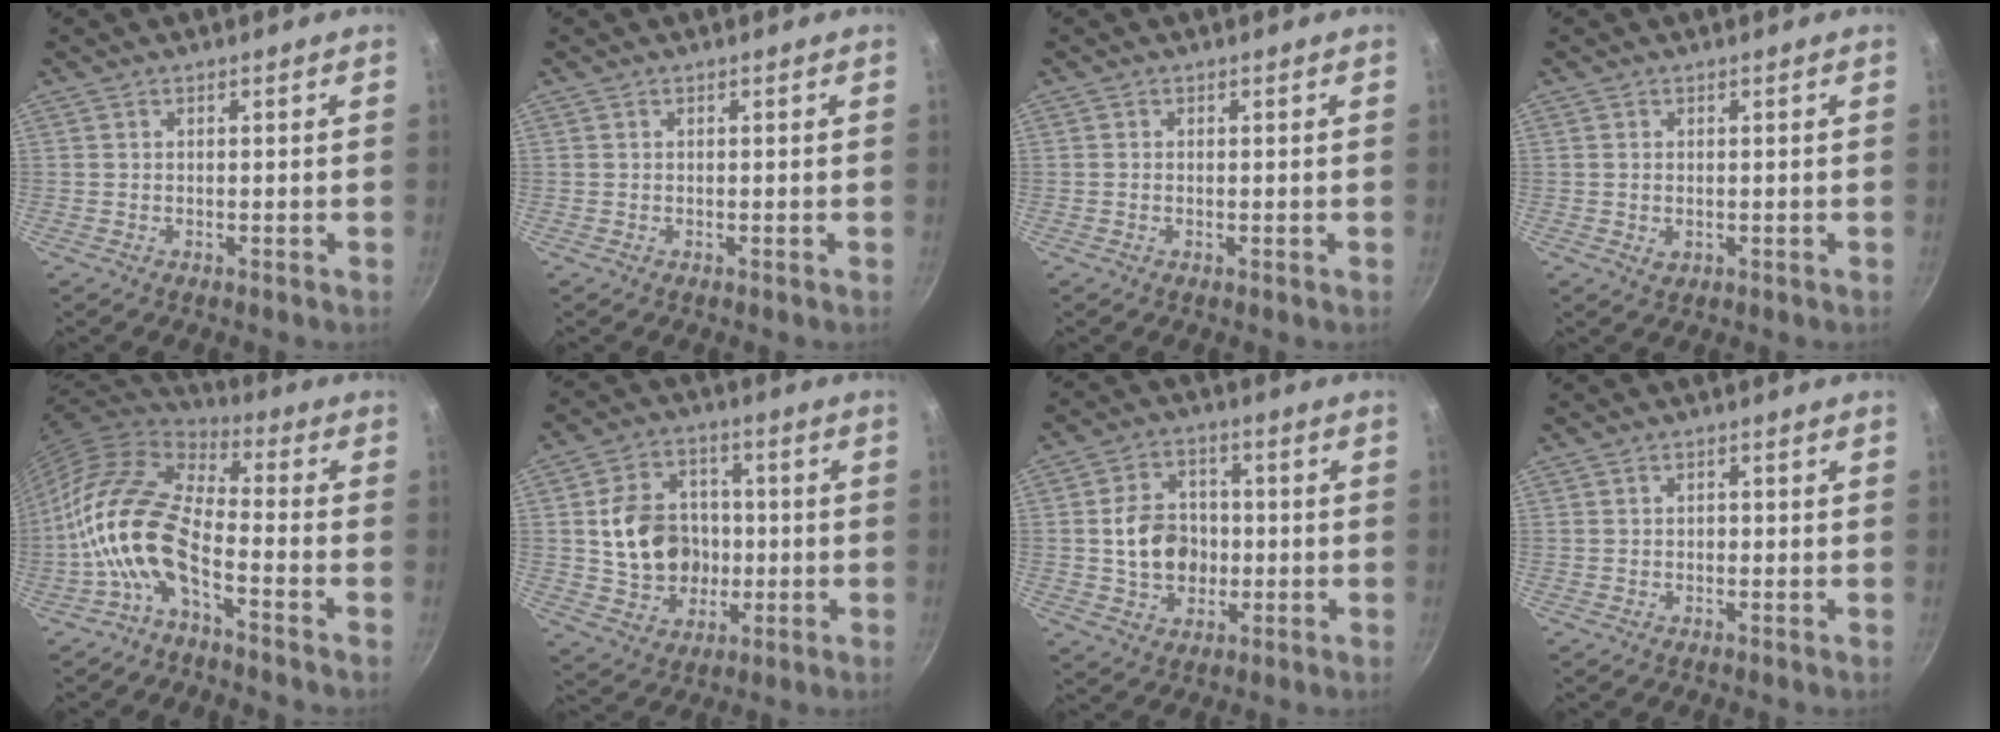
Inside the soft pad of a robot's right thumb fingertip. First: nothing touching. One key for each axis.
{"total": 0.0}
{"total": 0.0}
{"total": 1.6, "fx": 0.0, "fy": 1.2, "fz": 1.1, "tx": -0.016, "ty": -0.003, "tz": 0.001}
{"total": 14.1, "fx": -5.3, "fy": 6.4, "fz": 11.4, "tx": -0.217, "ty": 0.050, "tz": -0.121}
{"total": 14.6, "fx": -0.1, "fy": 12.1, "fz": 8.1, "tx": -0.108, "ty": 0.021, "tz": 0.008}
{"total": 10.8, "fx": -0.5, "fy": 8.6, "fz": 6.5, "tx": -0.081, "ty": 0.016, "tz": -0.007}
{"total": 0.9, "fx": -0.1, "fy": 0.7, "fz": 0.6, "tx": -0.007, "ty": 0.004, "tz": -0.004}